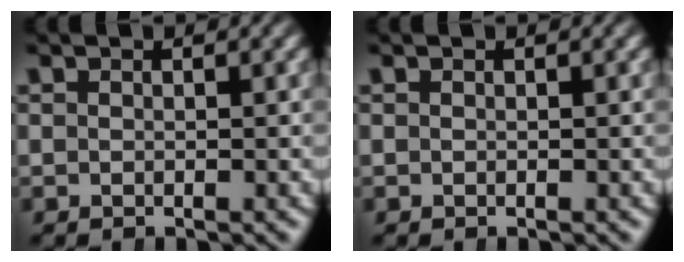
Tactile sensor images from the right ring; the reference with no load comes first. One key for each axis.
{"total": 0.0}